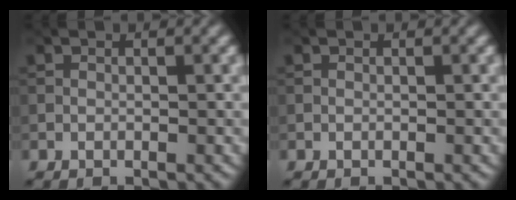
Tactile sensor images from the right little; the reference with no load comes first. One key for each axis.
{"total": 0.0}